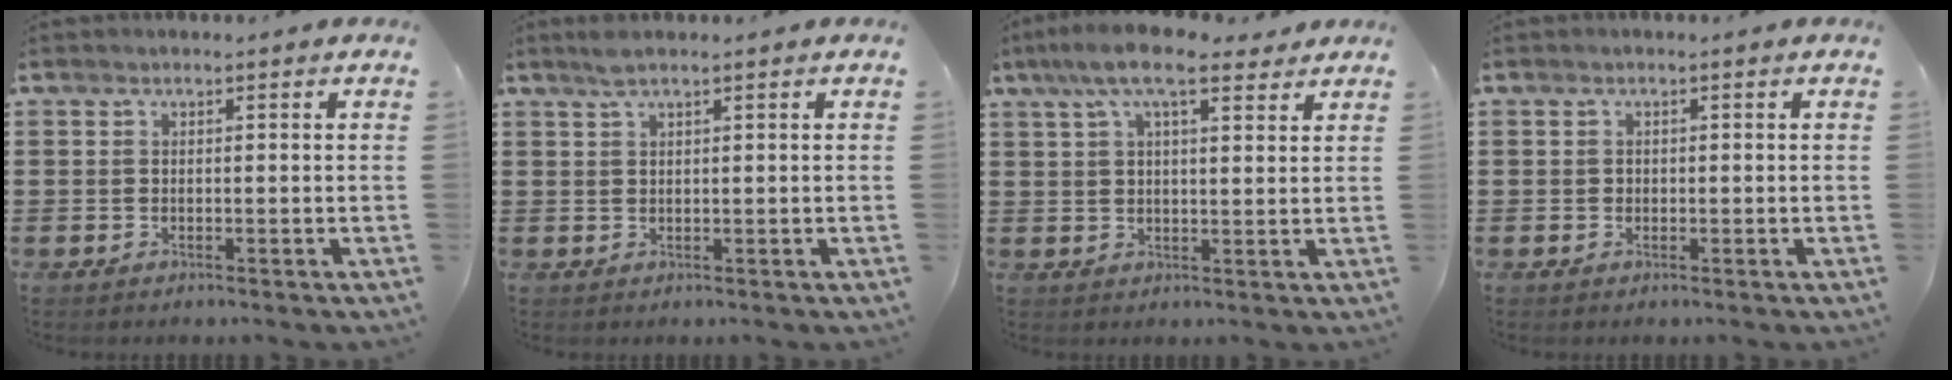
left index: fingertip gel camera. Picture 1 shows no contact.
{"total": 1.9, "force": [1.4, 0.2, 1.3], "torque": [-0.030, 0.002, 0.025]}
{"total": 8.8, "force": [6.1, 2.8, 5.6], "torque": [-0.118, 0.003, 0.111]}
{"total": 0.6, "force": [0.0, 0.6, 0.1], "torque": [-0.005, 0.003, 0.000]}